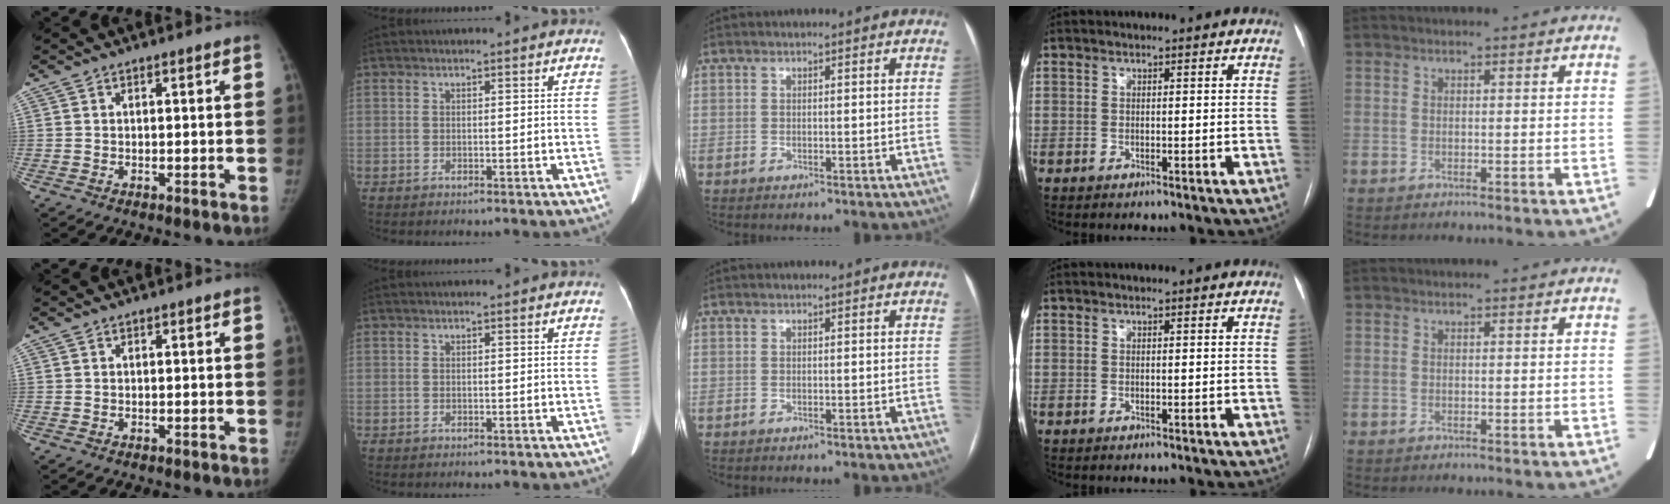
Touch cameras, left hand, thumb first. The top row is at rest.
{}